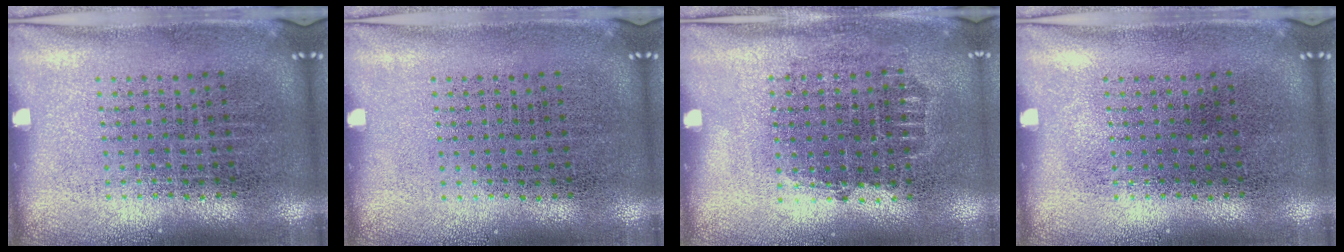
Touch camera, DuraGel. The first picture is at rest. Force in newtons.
{"total": 0.0}
{"total": 0.7, "press": 0.6, "slide": 0.3}
{"total": 0.0}